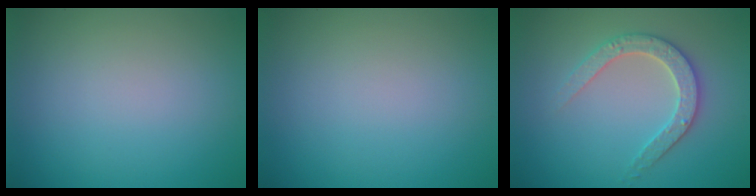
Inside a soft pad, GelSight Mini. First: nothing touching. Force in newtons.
{"total": 0.0}
{"total": 2.9, "press": 2.9, "slide": 0.5}